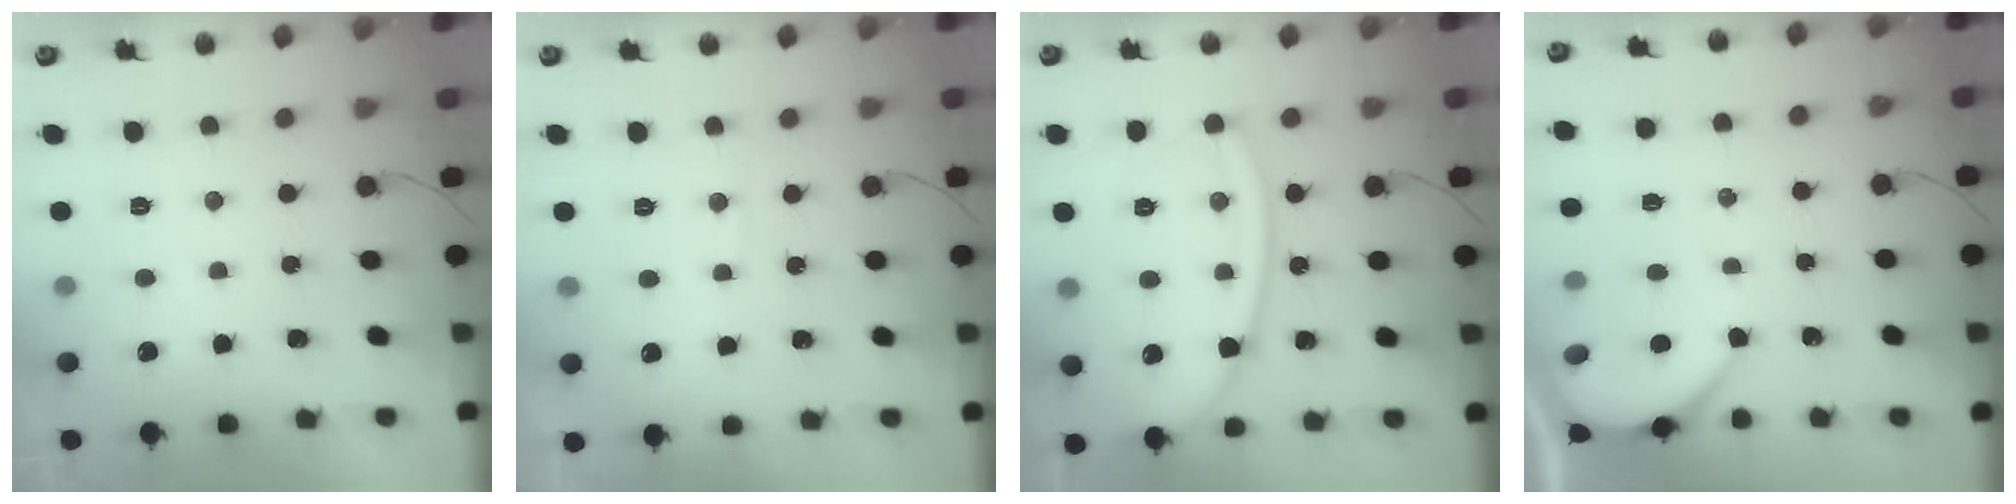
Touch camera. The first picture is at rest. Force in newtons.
{"total": 2.8, "press": 2.7, "slide": 0.3}
{"total": 13.6, "press": 13.5, "slide": 1.7}
{"total": 3.4, "press": 3.4, "slide": 0.3}